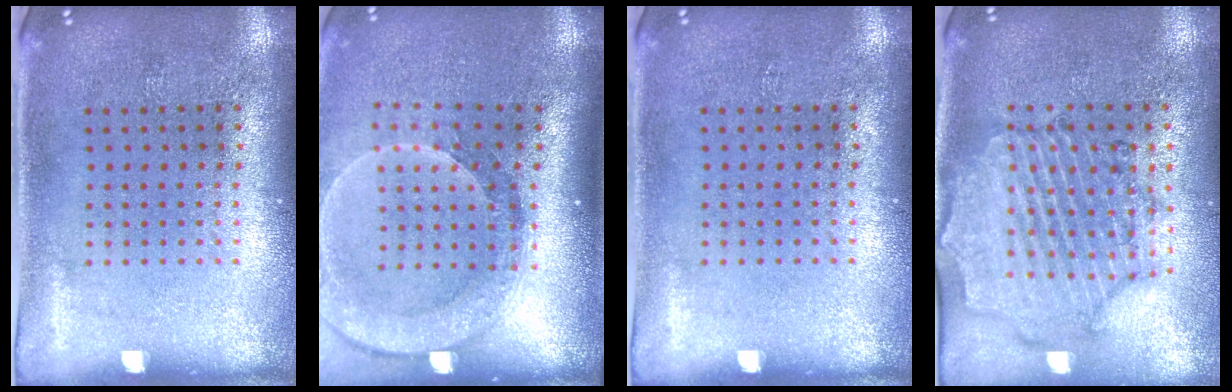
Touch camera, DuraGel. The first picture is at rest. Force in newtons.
{"total": 2.6, "press": 2.0, "slide": 1.7}
{"total": 0.0}
{"total": 1.6, "press": 1.6, "slide": 0.4}